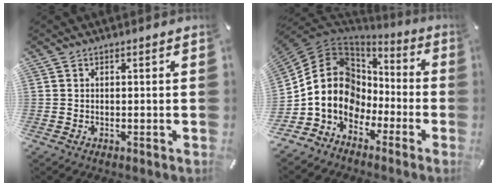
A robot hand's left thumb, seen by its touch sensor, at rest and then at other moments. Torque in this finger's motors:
{"motor_torque": [1.07, 3.94, 0.95, -0.22, 0.68]}